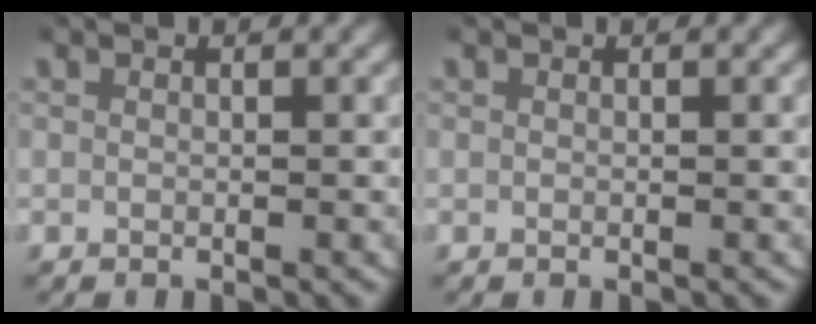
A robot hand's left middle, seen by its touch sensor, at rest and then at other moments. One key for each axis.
{"total": 0.0}